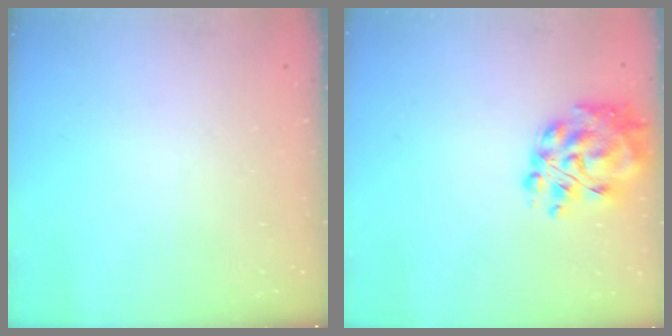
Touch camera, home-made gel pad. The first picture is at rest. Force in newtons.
{"total": 12.1, "press": 11.6, "slide": 3.2}